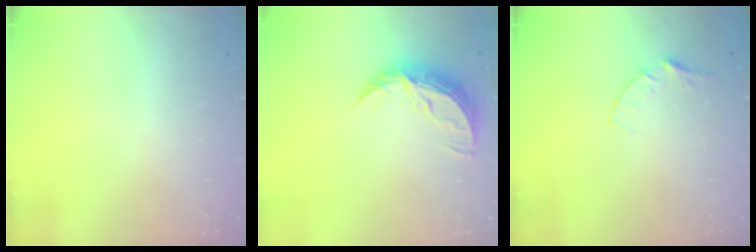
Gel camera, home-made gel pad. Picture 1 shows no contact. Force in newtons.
{"total": 9.1, "press": 9.1, "slide": 0.4}
{"total": 4.1, "press": 4.0, "slide": 0.4}